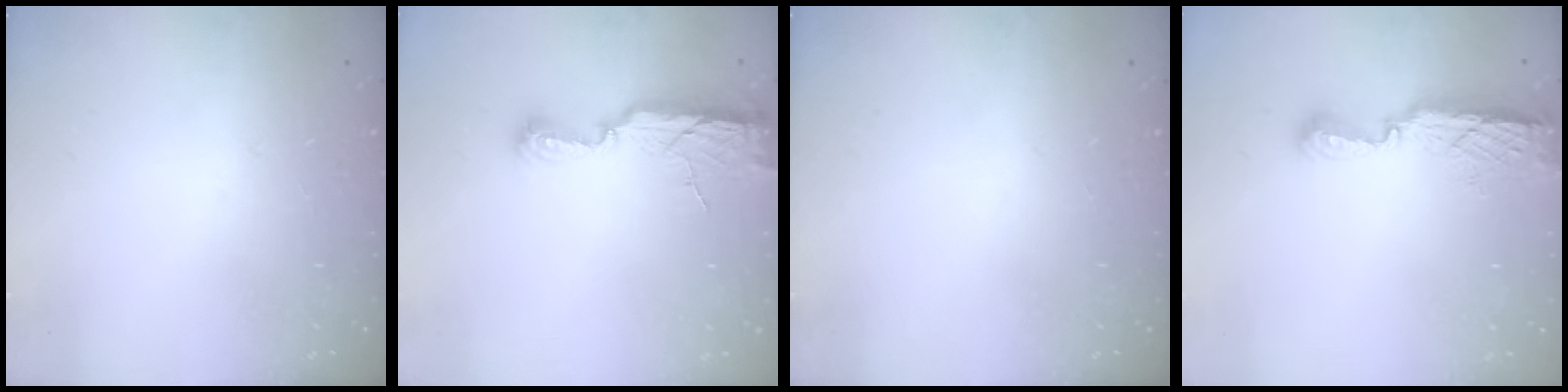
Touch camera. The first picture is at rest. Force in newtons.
{"total": 10.6, "press": 9.3, "slide": 5.2}
{"total": 0.0}
{"total": 7.6, "press": 7.6, "slide": 0.2}